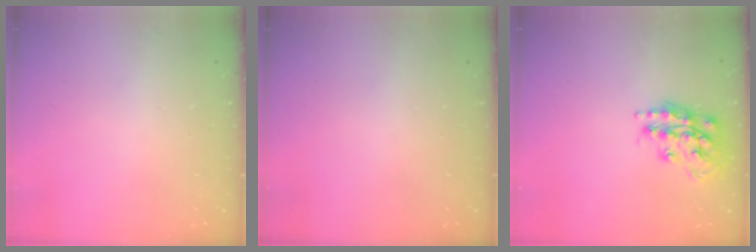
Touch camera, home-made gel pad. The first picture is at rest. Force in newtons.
{"total": 0.0}
{"total": 16.8, "press": 16.7, "slide": 1.5}